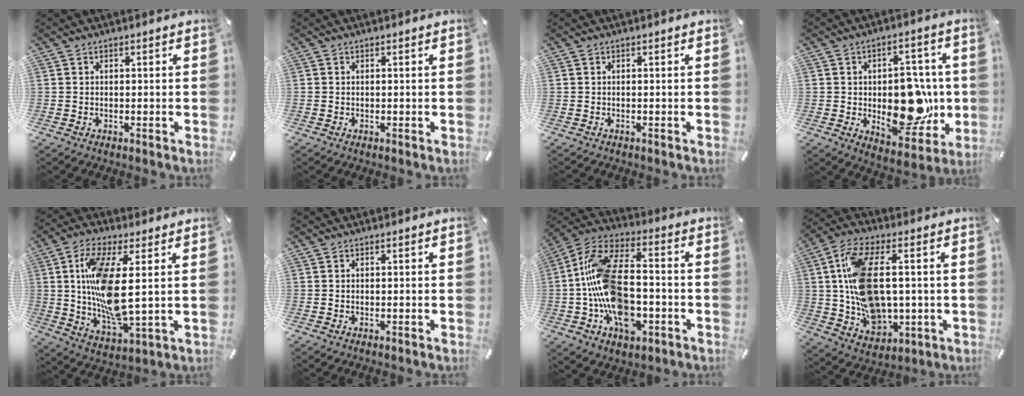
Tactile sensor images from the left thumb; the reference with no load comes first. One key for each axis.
{"total": 0.0}
{"total": 0.0}
{"total": 17.3, "fx": -1.5, "fy": 11.0, "fz": 13.2, "tx": -0.167, "ty": -0.007, "tz": -0.018}
{"total": 15.3, "fx": 2.3, "fy": 5.1, "fz": 14.3, "tx": -0.289, "ty": -0.023, "tz": 0.034}
{"total": 0.0}
{"total": 18.2, "fx": -4.3, "fy": 11.0, "fz": 13.9, "tx": -0.293, "ty": 0.017, "tz": -0.077}
{"total": 15.4, "fx": 1.1, "fy": 9.3, "fz": 12.2, "tx": -0.257, "ty": 0.005, "tz": 0.027}